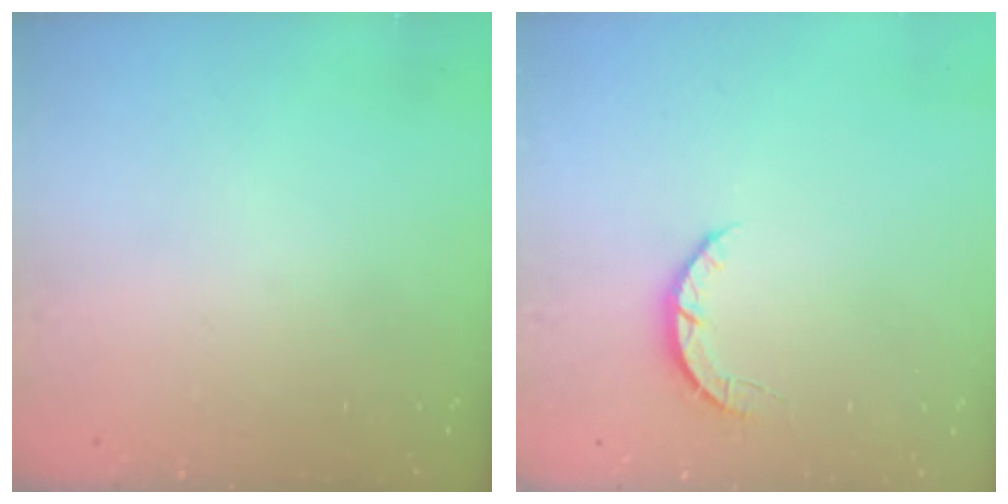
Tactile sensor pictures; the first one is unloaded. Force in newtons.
{"total": 2.7, "press": 2.7, "slide": 0.4}